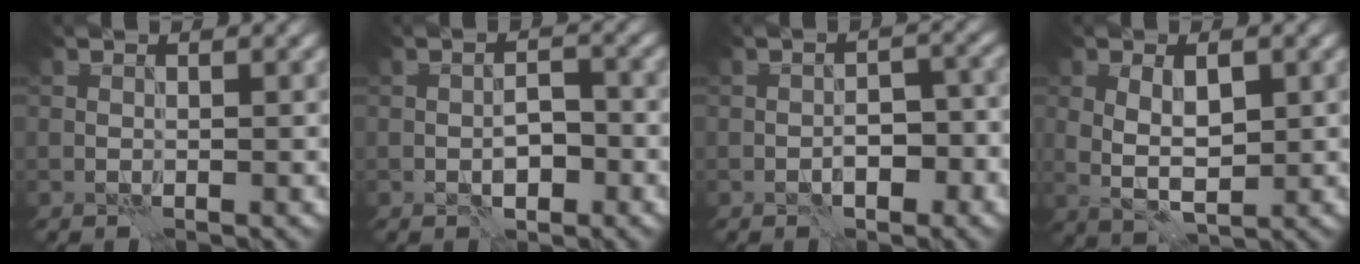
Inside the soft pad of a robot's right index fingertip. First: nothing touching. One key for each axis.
{"total": 2.7, "fx": -1.1, "fy": 1.3, "fz": 2.1, "tx": -0.031, "ty": 0.003, "tz": -0.019}
{"total": 3.3, "fx": -1.5, "fy": 1.5, "fz": 2.6, "tx": -0.031, "ty": 0.009, "tz": -0.023}
{"total": 3.8, "fx": 0.6, "fy": 2.0, "fz": 3.2, "tx": -0.063, "ty": -0.003, "tz": 0.014}